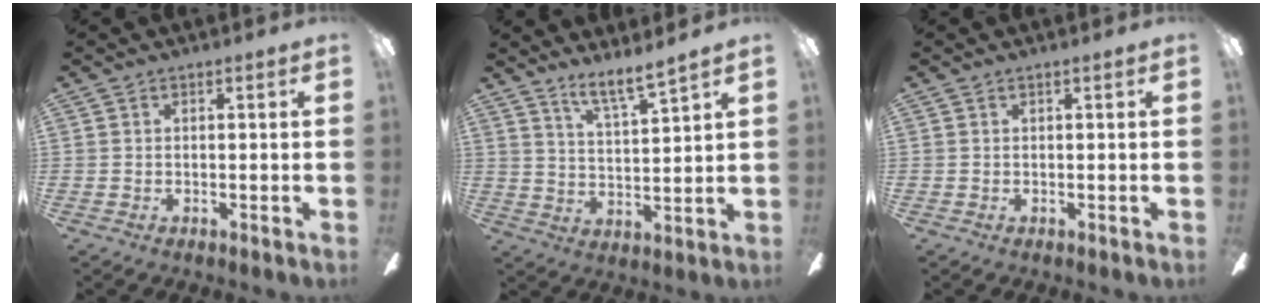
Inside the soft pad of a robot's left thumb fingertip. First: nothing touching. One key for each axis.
{"total": 6.8, "fx": 6.1, "fy": 0.3, "fz": 3.0, "tx": -0.059, "ty": -0.042, "tz": 0.107}
{"total": 0.0}